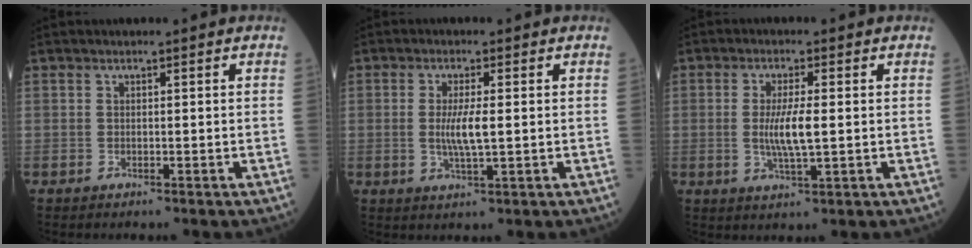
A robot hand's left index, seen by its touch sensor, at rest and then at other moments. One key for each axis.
{"total": 4.2, "fx": 0.0, "fy": 0.5, "fz": 4.1, "tx": -0.080, "ty": -0.008, "tz": 0.001}
{"total": 5.2, "fx": -0.1, "fy": 0.6, "fz": 5.2, "tx": -0.100, "ty": -0.009, "tz": -0.002}